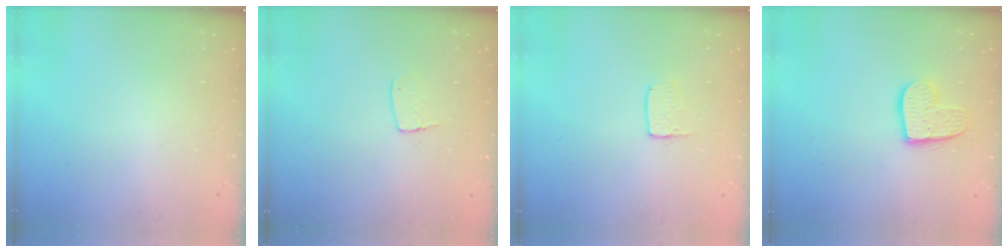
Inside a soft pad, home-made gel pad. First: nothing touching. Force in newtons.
{"total": 5.5, "press": 5.5, "slide": 0.4}
{"total": 3.4, "press": 3.3, "slide": 0.3}
{"total": 11.6, "press": 11.6, "slide": 1.0}